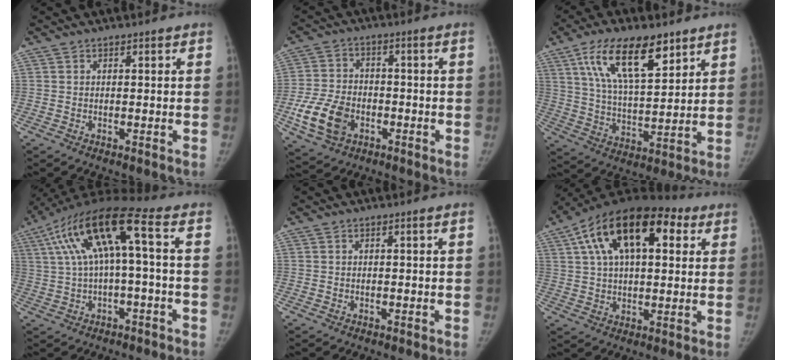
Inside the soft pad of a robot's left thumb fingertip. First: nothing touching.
{"total": 10.5, "force": [-3.7, 7.3, 6.5], "torque": [-0.121, 0.013, -0.066]}
{"total": 15.9, "force": [8.8, 6.5, 11.6], "torque": [-0.175, -0.033, 0.162]}
{"total": 14.7, "force": [2.3, 3.7, 14.1], "torque": [-0.283, 0.056, 0.042]}
{"total": 0.0}
{"total": 22.5, "force": [8.6, 11.8, 17.1], "torque": [-0.274, 0.027, 0.134]}